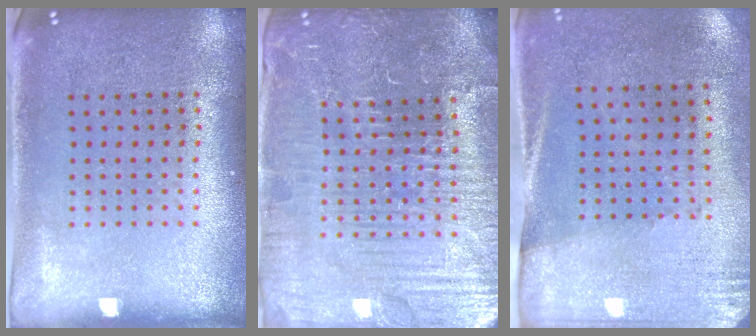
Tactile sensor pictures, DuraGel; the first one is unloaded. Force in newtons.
{"total": 5.4, "press": 5.1, "slide": 2.0}
{"total": 2.7, "press": 2.4, "slide": 1.4}